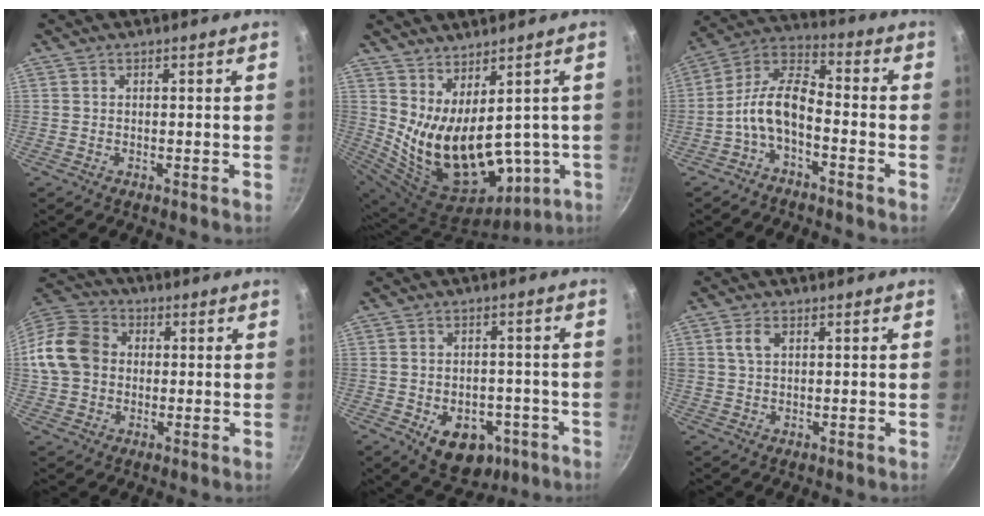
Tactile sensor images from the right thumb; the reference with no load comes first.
{"total": 18.4, "force": [1.2, 10.4, 15.2], "torque": [-0.247, -0.052, 0.063]}
{"total": 9.8, "force": [-3.8, 4.7, 7.7], "torque": [-0.154, 0.052, -0.087]}
{"total": 12.8, "force": [0.4, 10.7, 7.0], "torque": [-0.109, 0.025, -0.008]}
{"total": 11.0, "force": [-4.3, 7.7, 6.7], "torque": [-0.057, 0.017, -0.045]}
{"total": 3.2, "force": [1.1, 2.0, 2.2], "torque": [-0.034, 0.002, 0.020]}